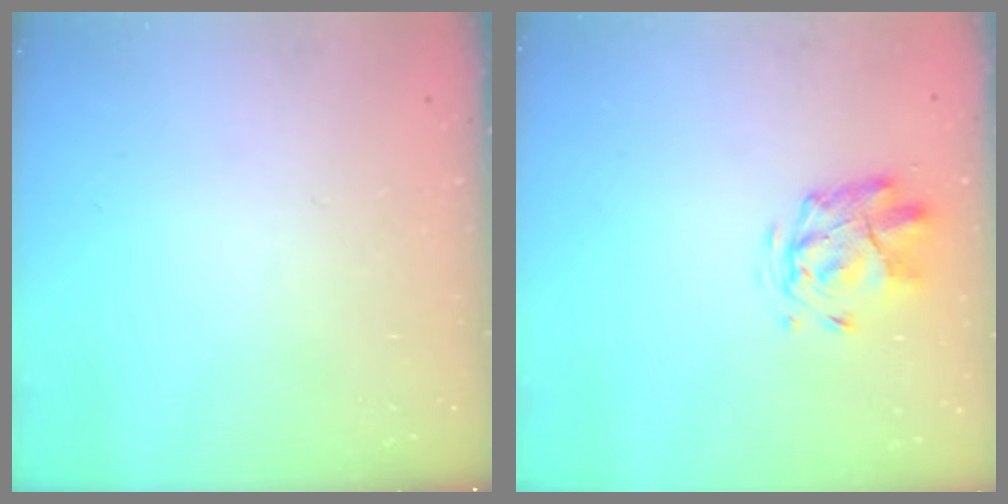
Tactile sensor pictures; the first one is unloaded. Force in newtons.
{"total": 2.8, "press": 2.5, "slide": 1.2}